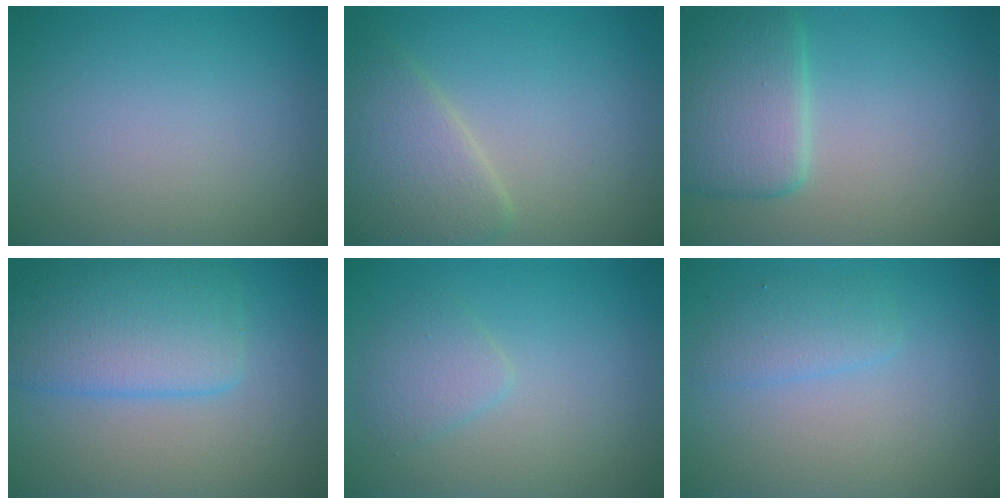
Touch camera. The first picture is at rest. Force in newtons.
{"total": 4.2, "press": 4.2, "slide": 0.1}
{"total": 5.2, "press": 5.2, "slide": 0.4}
{"total": 5.7, "press": 5.7, "slide": 0.2}
{"total": 1.9, "press": 1.9, "slide": 0.1}
{"total": 1.9, "press": 1.9, "slide": 0.1}